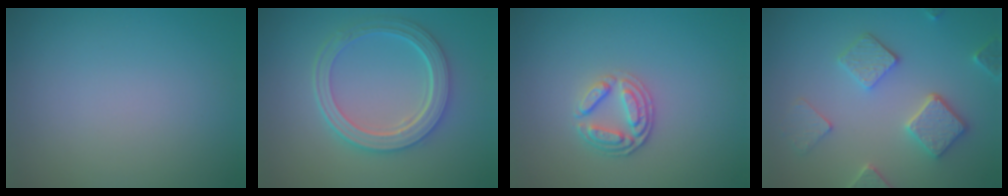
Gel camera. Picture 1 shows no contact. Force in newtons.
{"total": 5.3, "press": 4.1, "slide": 3.4}
{"total": 2.6, "press": 2.4, "slide": 1.0}
{"total": 4.3, "press": 3.8, "slide": 1.9}